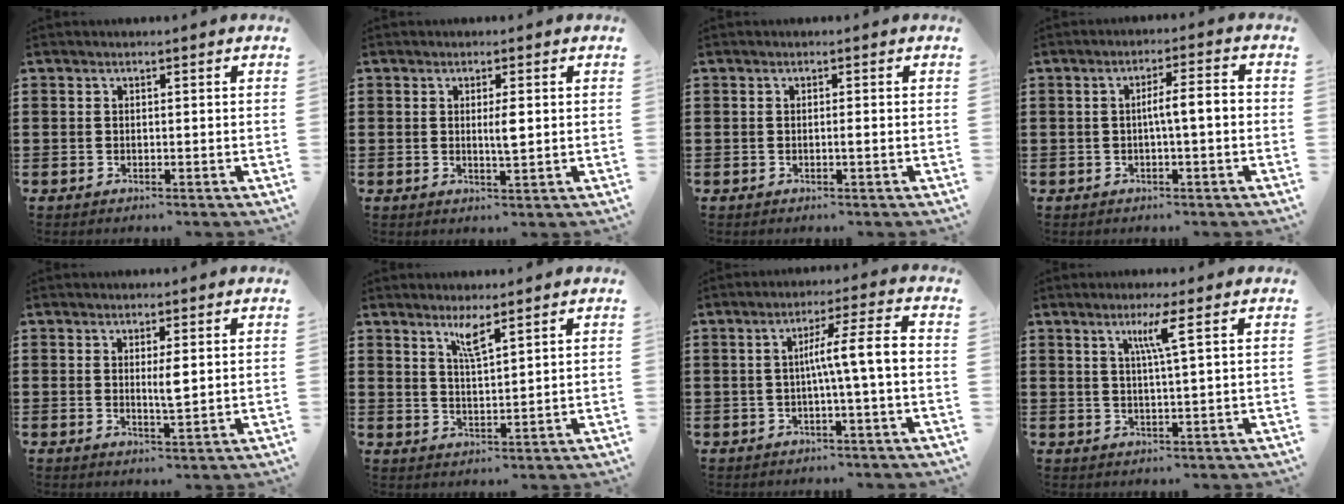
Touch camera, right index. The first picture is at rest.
{"total": 2.6, "force": [0.3, 0.3, 2.6], "torque": [-0.049, -0.001, 0.004]}
{"total": 0.7, "force": [-0.2, -0.1, 0.6], "torque": [-0.012, -0.002, -0.004]}
{"total": 3.8, "force": [-0.5, 0.3, 3.7], "torque": [-0.067, 0.002, -0.012]}
{"total": 2.7, "force": [0.5, 0.3, 2.7], "torque": [-0.053, -0.001, 0.008]}
{"total": 3.4, "force": [2.5, 0.2, 2.4], "torque": [-0.053, 0.002, 0.042]}
{"total": 6.5, "force": [-0.6, -0.1, 6.5], "torque": [-0.119, 0.001, -0.019]}
{"total": 4.5, "force": [1.9, -0.5, 4.0], "torque": [-0.084, -0.004, 0.028]}